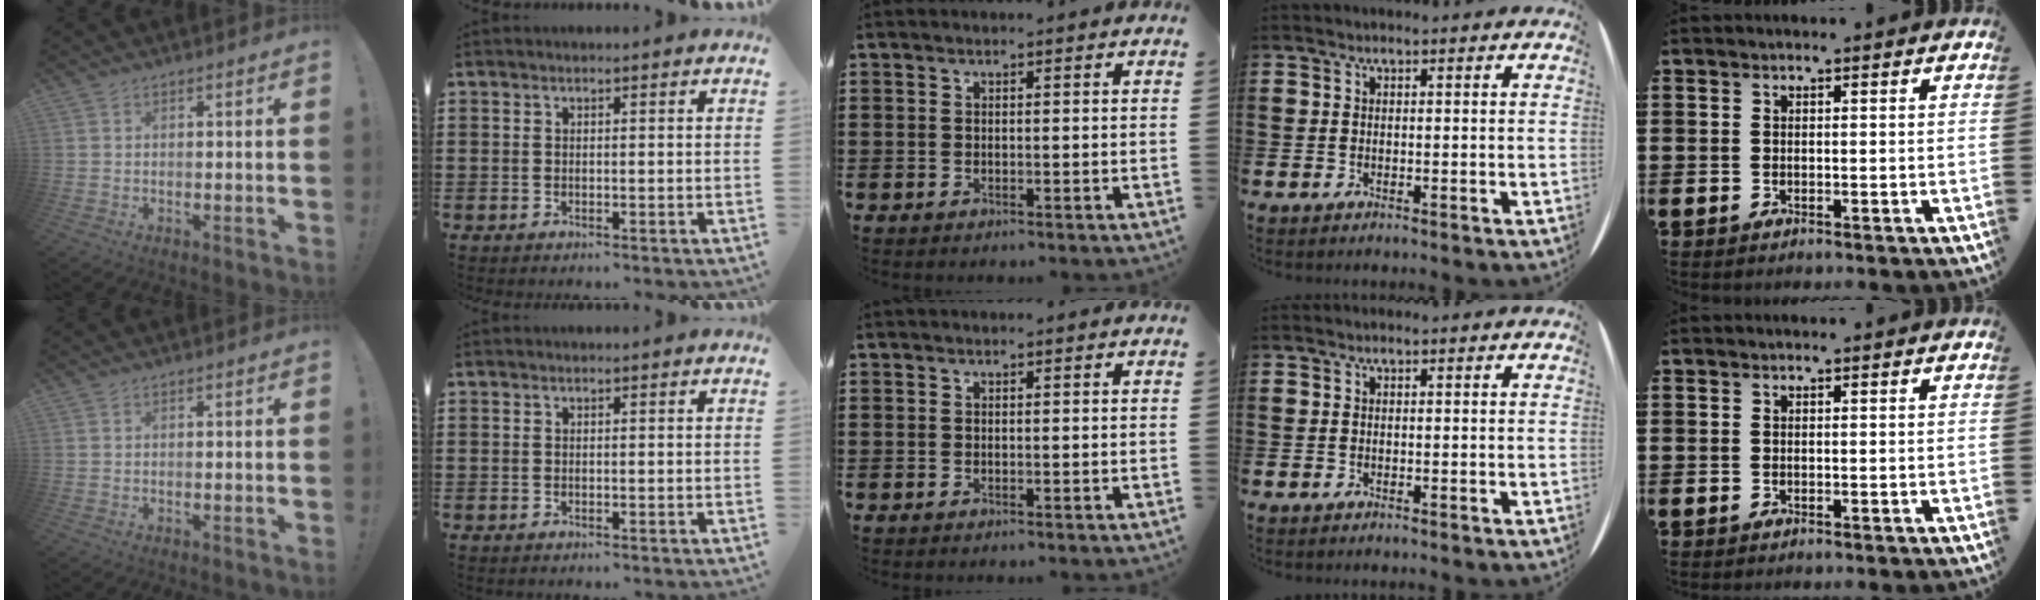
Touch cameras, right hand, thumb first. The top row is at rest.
{}